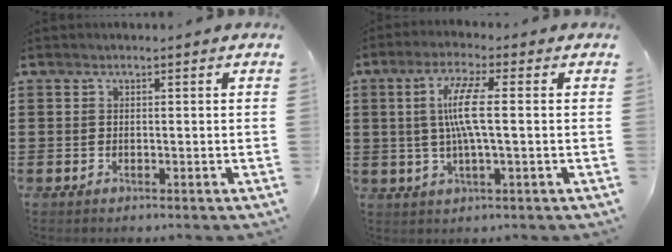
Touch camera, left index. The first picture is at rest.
{"total": 7.2, "force": [0.6, 0.9, 7.1], "torque": [-0.148, -0.003, 0.001]}